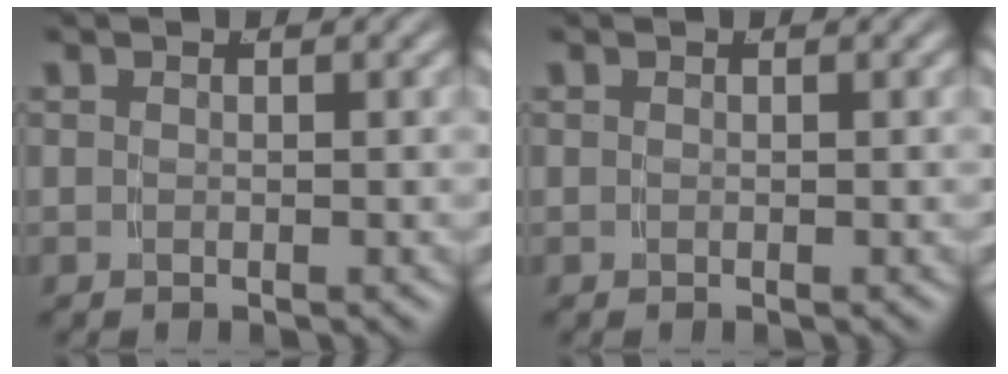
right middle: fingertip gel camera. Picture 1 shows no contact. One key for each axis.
{"total": 0.0}